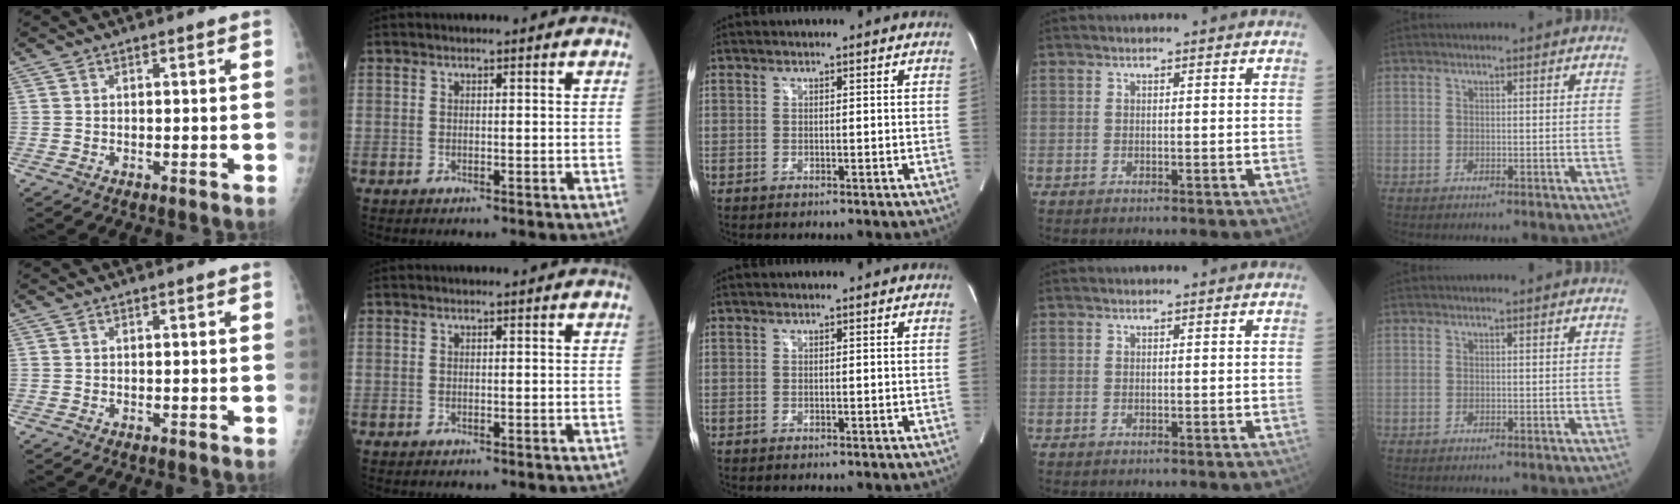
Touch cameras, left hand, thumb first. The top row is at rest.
{}